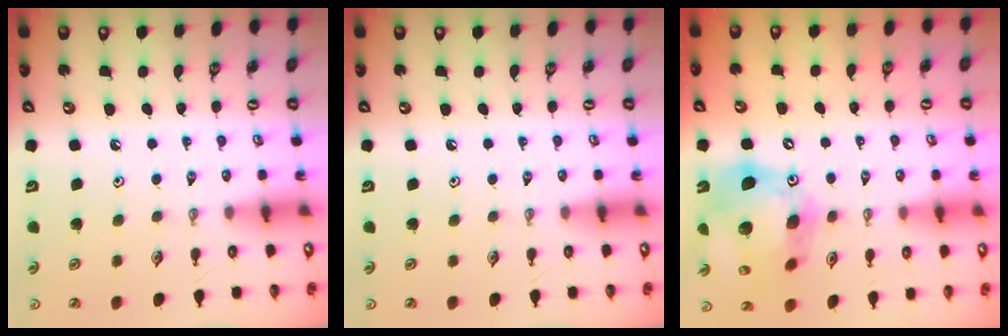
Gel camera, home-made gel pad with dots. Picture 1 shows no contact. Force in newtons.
{"total": 0.0}
{"total": 19.0, "press": 18.9, "slide": 2.5}